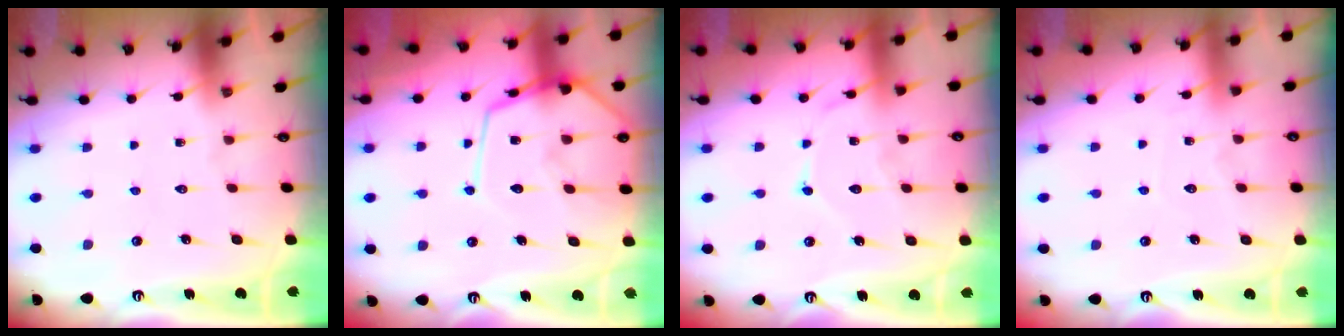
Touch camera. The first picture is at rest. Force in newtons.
{"total": 14.6, "press": 14.5, "slide": 1.4}
{"total": 10.0, "press": 10.0, "slide": 0.9}
{"total": 4.3, "press": 4.2, "slide": 0.5}